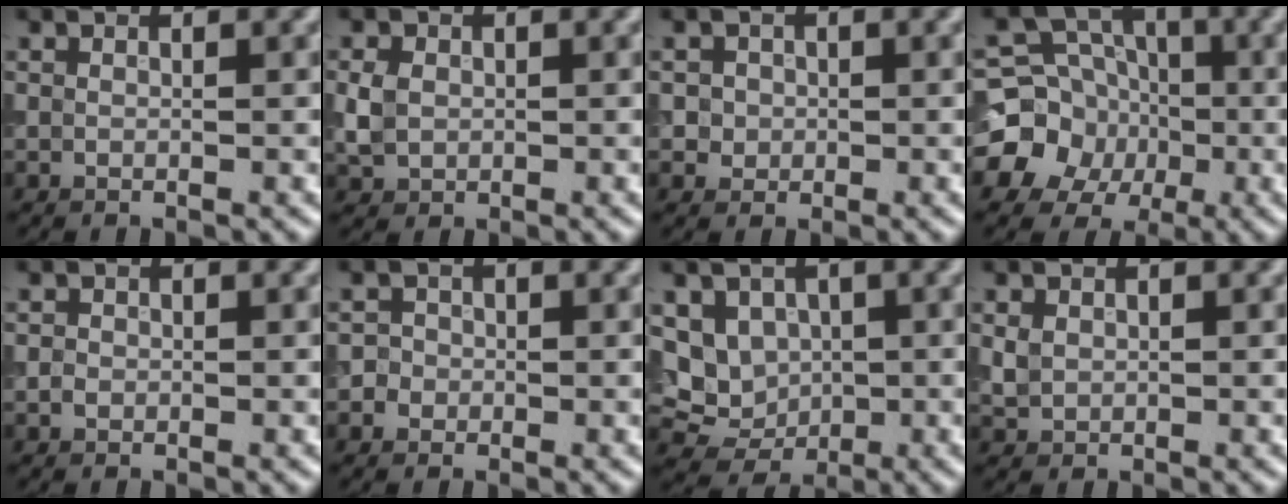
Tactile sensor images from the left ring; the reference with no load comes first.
{"total": 2.5, "force": [0.1, 2.0, 1.3], "torque": [-0.029, 0.000, 0.000]}
{"total": 1.7, "force": [0.2, 1.6, 0.5], "torque": [0.004, -0.002, 0.011]}
{"total": 9.0, "force": [-1.8, 8.2, 3.3], "torque": [-0.048, 0.003, -0.062]}
{"total": 0.7, "force": [-0.2, 0.7, 0.3], "torque": [-0.001, -0.002, -0.006]}
{"total": 2.0, "force": [-0.2, 1.9, 0.5], "torque": [0.014, 0.011, -0.015]}
{"total": 4.9, "force": [0.5, 4.3, 2.3], "torque": [-0.031, -0.006, 0.007]}
{"total": 1.4, "force": [0.3, 1.2, 0.6], "torque": [-0.012, 0.000, 0.006]}